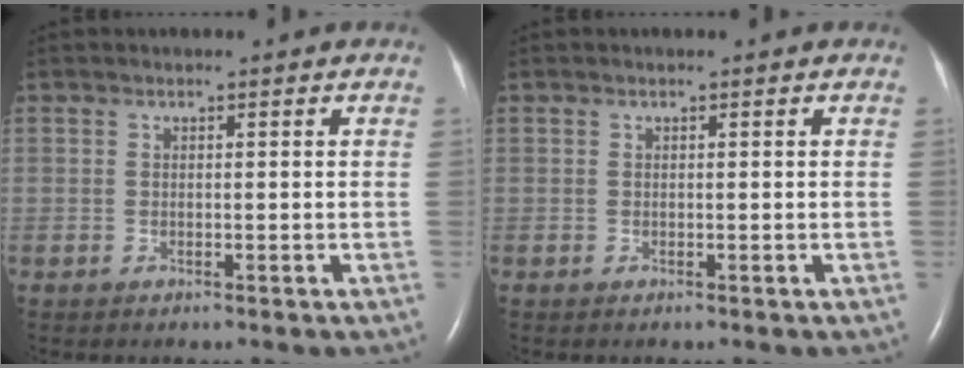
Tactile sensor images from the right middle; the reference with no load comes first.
{"total": 0.0}